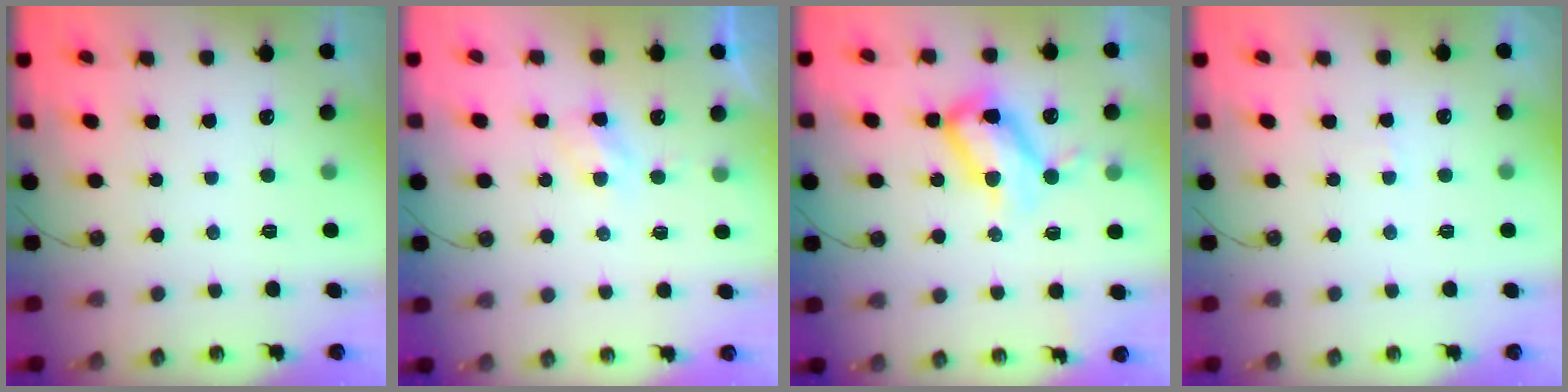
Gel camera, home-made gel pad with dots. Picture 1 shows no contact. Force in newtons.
{"total": 4.4, "press": 4.4, "slide": 0.5}
{"total": 14.1, "press": 14.0, "slide": 1.1}
{"total": 3.1, "press": 3.1, "slide": 0.3}